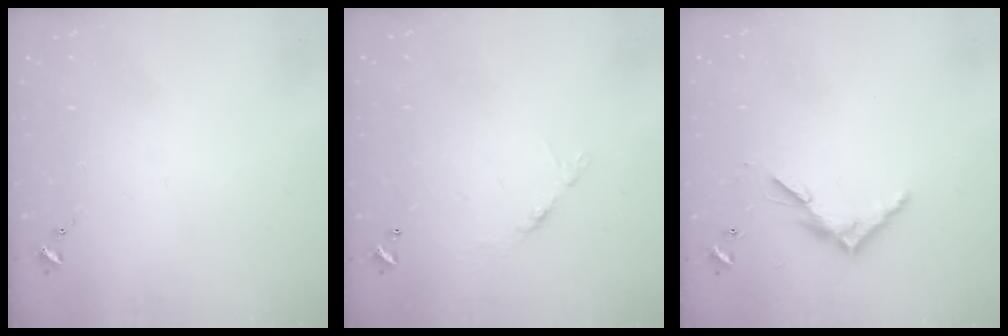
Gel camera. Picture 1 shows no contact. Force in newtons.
{"total": 5.9, "press": 5.9, "slide": 0.4}
{"total": 7.4, "press": 7.4, "slide": 0.4}